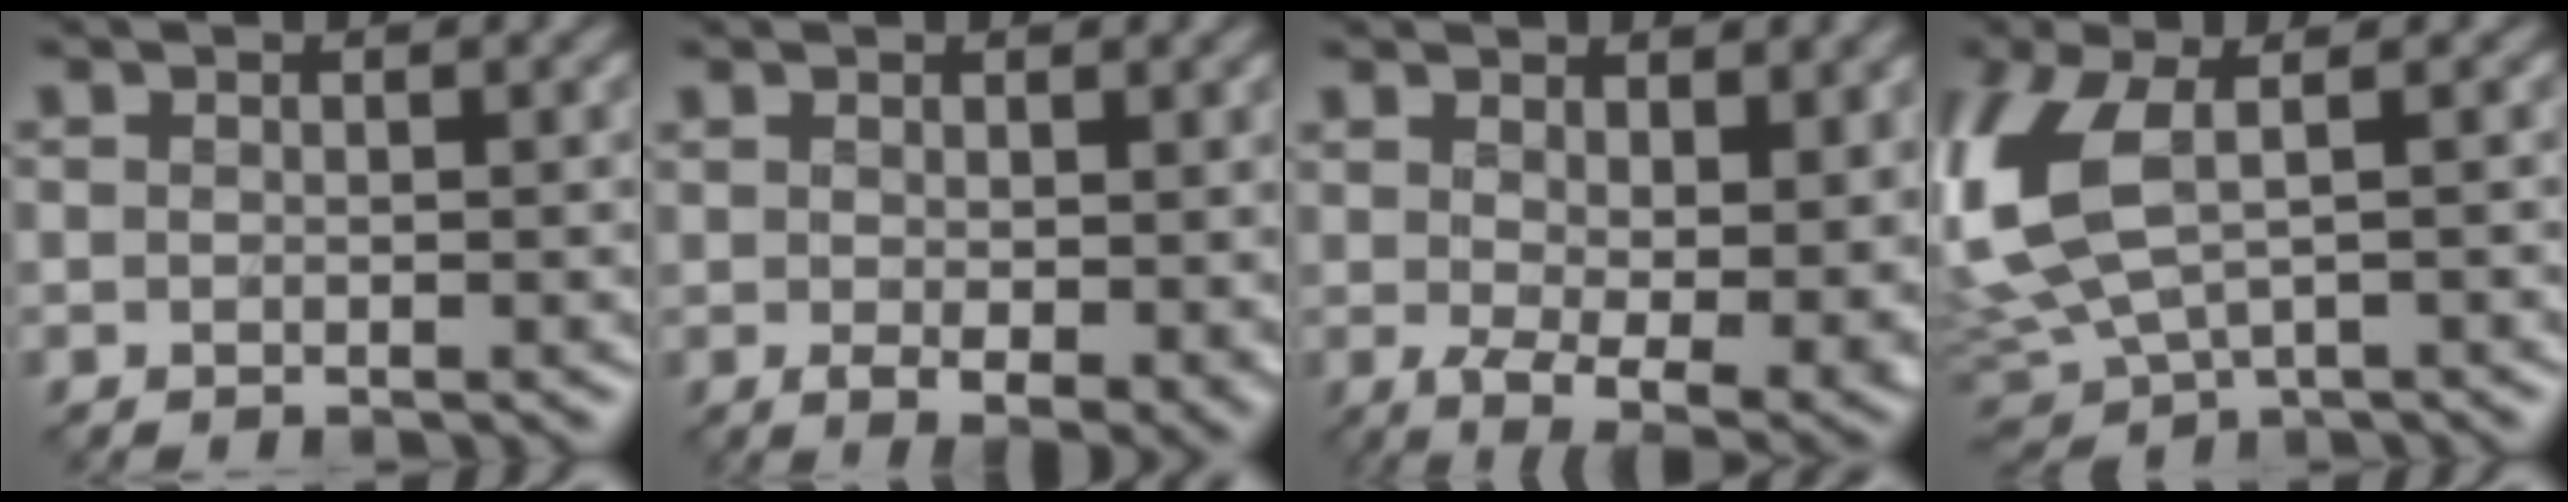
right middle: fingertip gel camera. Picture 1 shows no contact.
{"total": 3.8, "force": [0.1, 1.5, 3.5], "torque": [-0.058, -0.011, 0.010]}
{"total": 9.0, "force": [0.6, 4.6, 7.7], "torque": [-0.124, -0.022, 0.028]}
{"total": 7.3, "force": [0.4, 3.9, 6.2], "torque": [-0.161, -0.005, 0.007]}